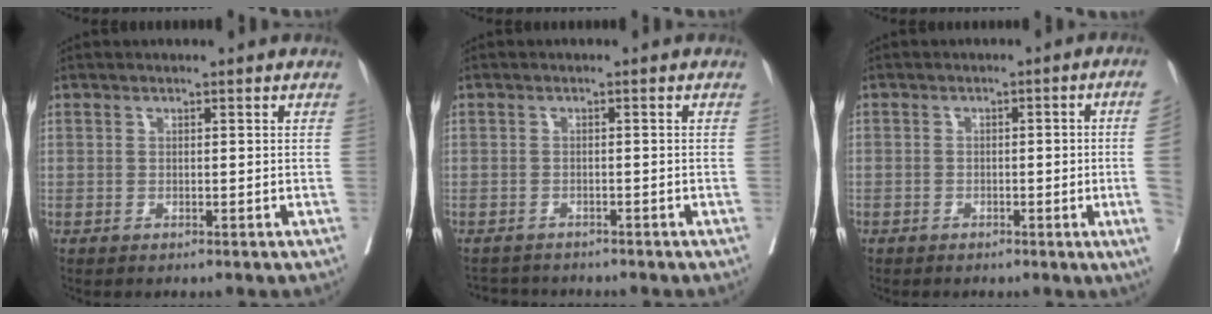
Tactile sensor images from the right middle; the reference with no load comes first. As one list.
[{"total": 3.7, "force": [-3.6, 0.8, 0.1], "torque": [0.002, -0.009, -0.057]}, {"total": 5.4, "force": [-1.1, -0.8, 5.2], "torque": [-0.059, 0.001, -0.016]}]